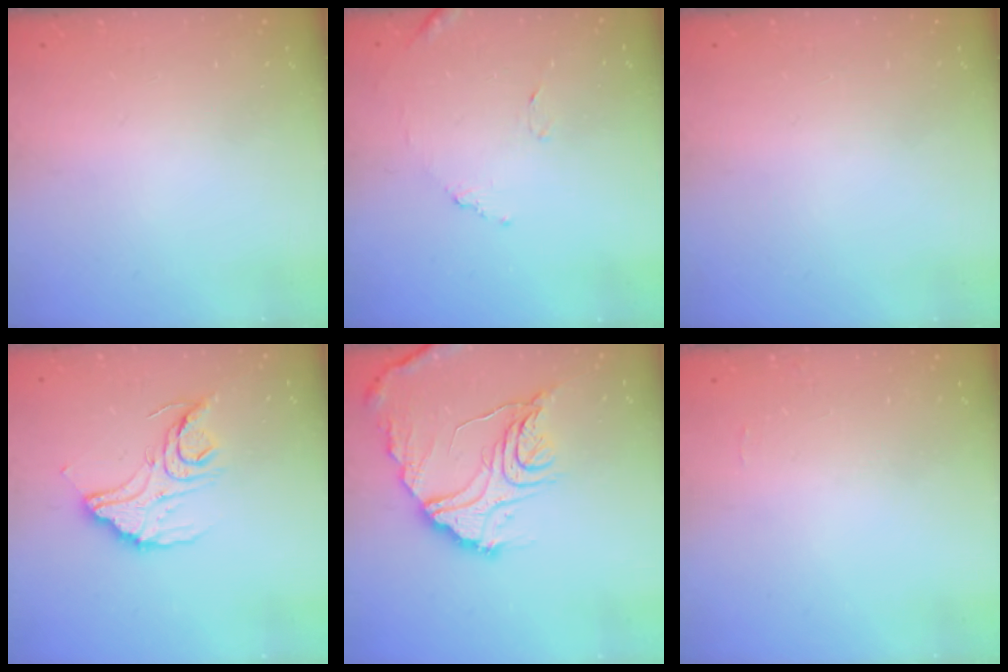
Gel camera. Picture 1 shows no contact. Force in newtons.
{"total": 7.8, "press": 7.8, "slide": 0.5}
{"total": 0.0}
{"total": 14.7, "press": 14.6, "slide": 1.4}
{"total": 18.2, "press": 18.1, "slide": 2.0}
{"total": 6.2, "press": 6.2, "slide": 0.4}